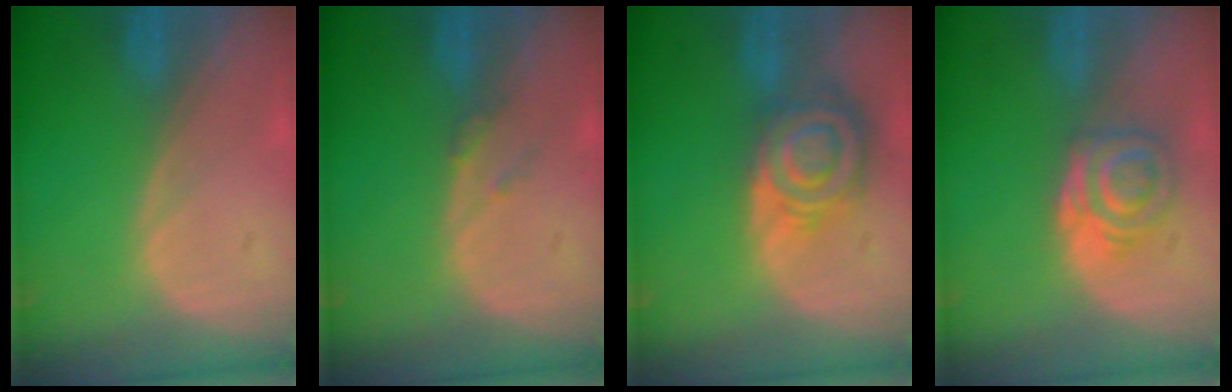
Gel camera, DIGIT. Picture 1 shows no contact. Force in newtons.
{"total": 1.2, "press": 1.2, "slide": 0.3}
{"total": 8.6, "press": 7.4, "slide": 4.3}
{"total": 5.9, "press": 5.1, "slide": 2.9}